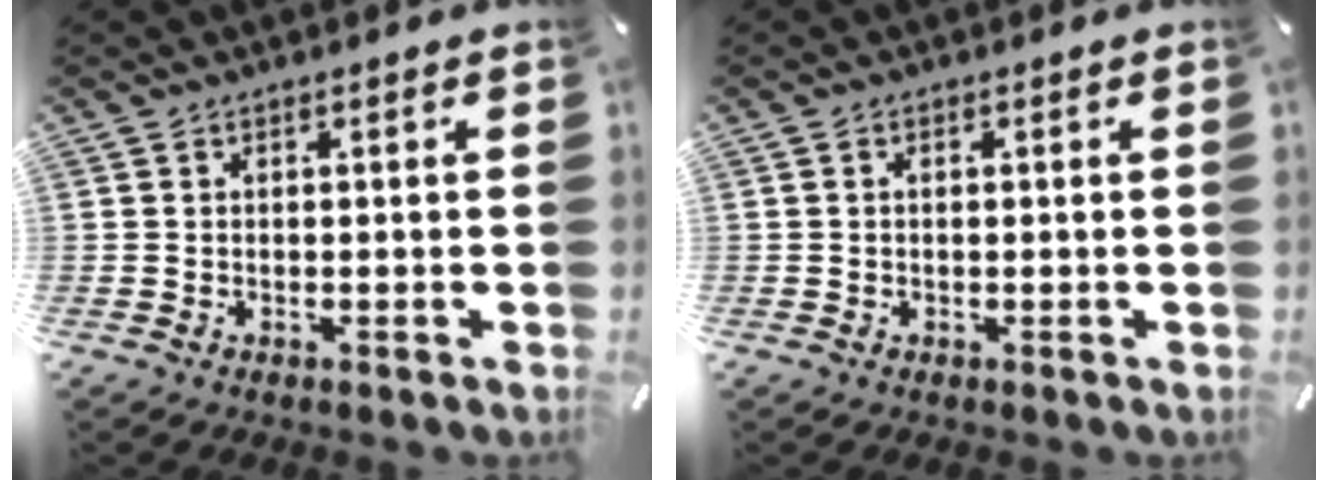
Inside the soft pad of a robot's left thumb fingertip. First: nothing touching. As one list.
[{"total": 0.8, "force": [0.0, 0.4, 0.6], "torque": [-0.013, 0.002, -0.001]}]